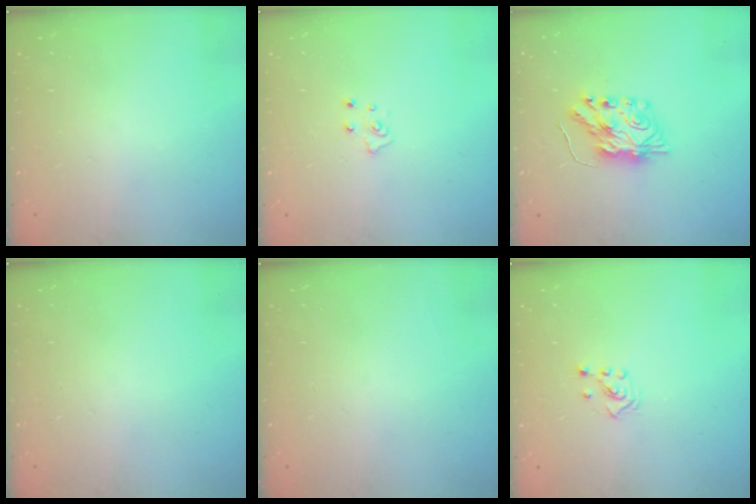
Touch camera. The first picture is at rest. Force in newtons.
{"total": 5.7, "press": 5.7, "slide": 0.4}
{"total": 8.4, "press": 8.4, "slide": 0.5}
{"total": 0.0}
{"total": 0.0}
{"total": 2.3, "press": 2.2, "slide": 0.8}